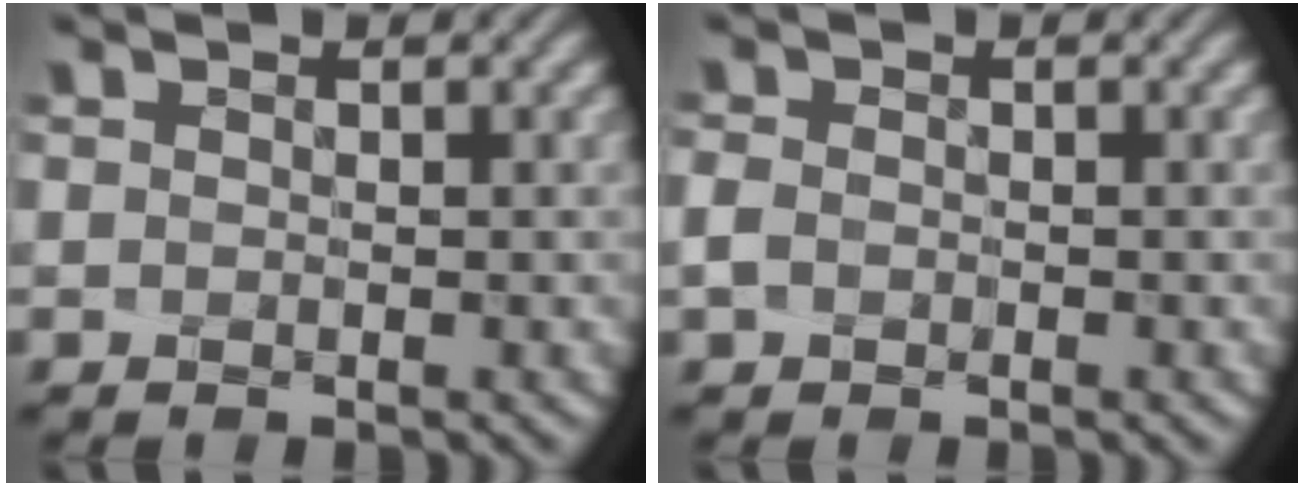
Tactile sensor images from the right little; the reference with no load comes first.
{"total": 1.0, "force": [-0.9, 0.2, -0.4], "torque": [-0.002, -0.003, -0.016]}